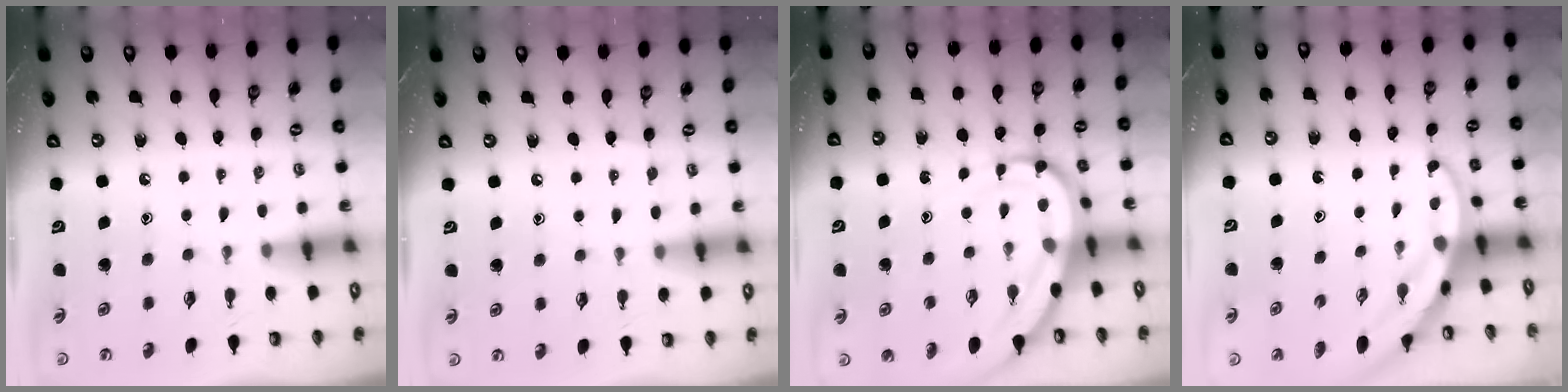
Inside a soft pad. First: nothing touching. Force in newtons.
{"total": 4.4, "press": 4.4, "slide": 0.5}
{"total": 10.5, "press": 10.4, "slide": 1.0}
{"total": 3.6, "press": 3.6, "slide": 0.1}